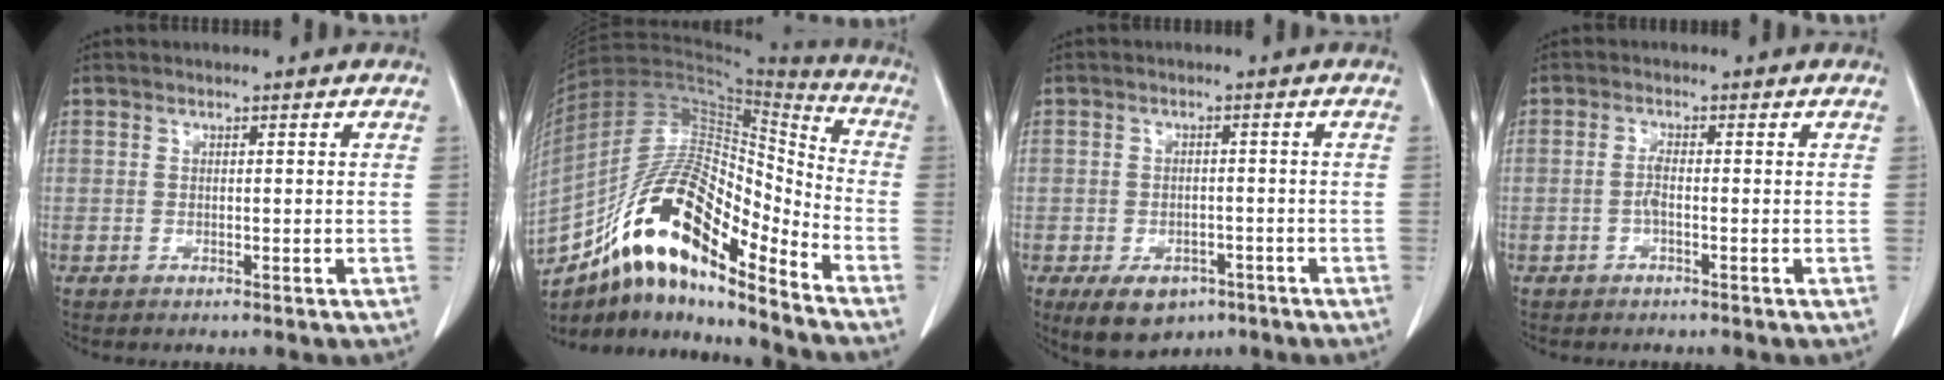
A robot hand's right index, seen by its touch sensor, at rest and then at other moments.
{"total": 20.1, "force": [-12.4, 5.3, 14.9], "torque": [-0.287, 0.021, -0.216]}
{"total": 6.9, "force": [-4.1, 4.5, 3.3], "torque": [-0.050, -0.001, -0.052]}
{"total": 1.7, "force": [-0.5, 0.3, 1.6], "torque": [-0.032, 0.002, -0.013]}